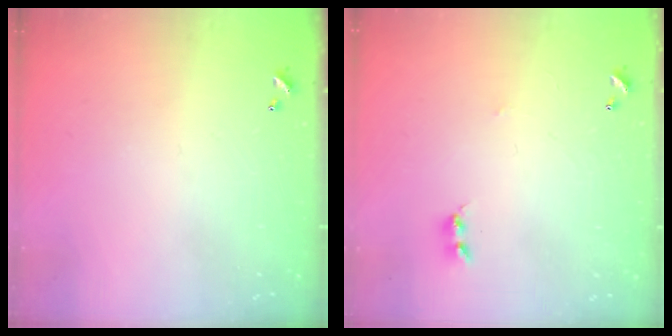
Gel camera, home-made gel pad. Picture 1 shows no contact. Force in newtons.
{"total": 1.6, "press": 1.6, "slide": 0.4}